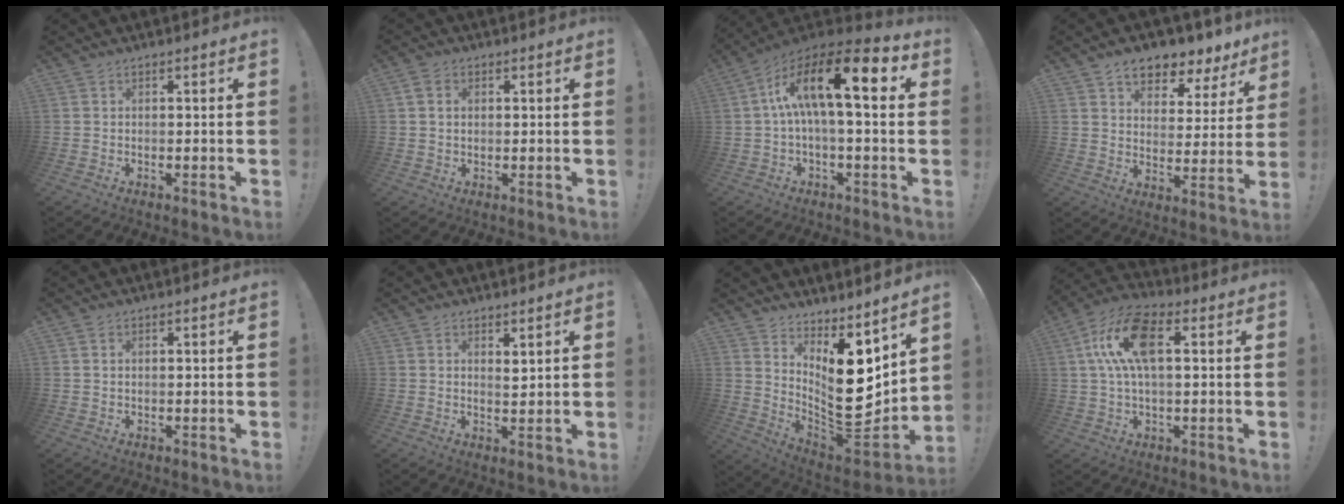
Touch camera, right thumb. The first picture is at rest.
{"total": 3.5, "force": [1.0, 2.6, 2.1], "torque": [-0.036, 0.007, 0.018]}
{"total": 16.0, "force": [4.4, 4.7, 14.6], "torque": [-0.274, -0.020, 0.063]}
{"total": 8.4, "force": [6.4, 4.1, 3.6], "torque": [-0.050, -0.054, 0.116]}
{"total": 1.0, "force": [0.6, 0.6, 0.5], "torque": [-0.011, 0.004, 0.010]}
{"total": 2.6, "force": [2.2, 1.0, 0.8], "torque": [0.009, -0.018, 0.034]}
{"total": 18.2, "force": [4.0, 9.2, 15.1], "torque": [-0.206, -0.050, 0.084]}
{"total": 14.6, "force": [3.1, 7.4, 12.2], "torque": [-0.226, 0.011, 0.057]}